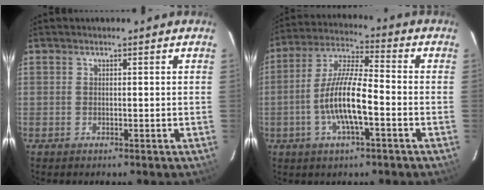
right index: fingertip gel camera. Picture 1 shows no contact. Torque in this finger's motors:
{"motor_torque": [0.93, -0.39, 0.58, 0.21]}